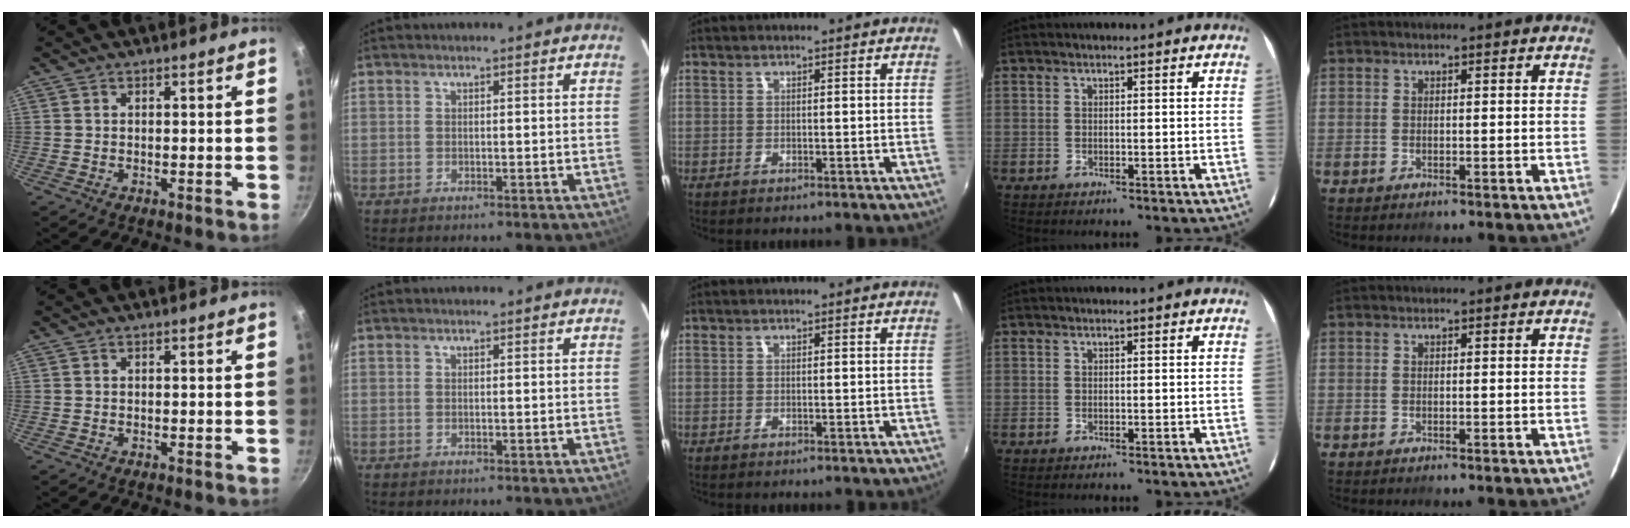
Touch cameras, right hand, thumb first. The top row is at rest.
{}